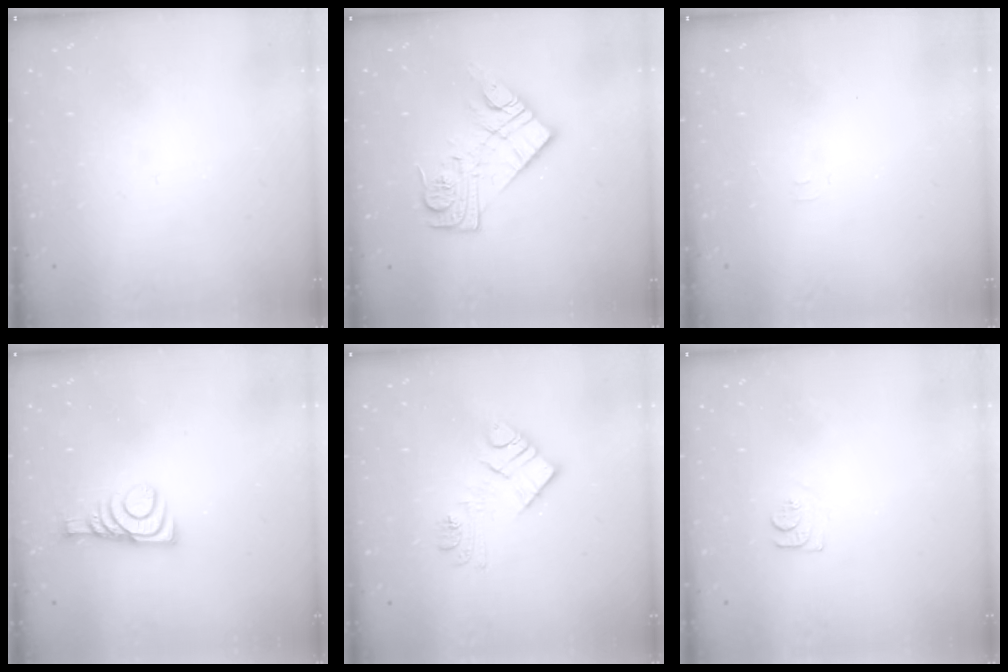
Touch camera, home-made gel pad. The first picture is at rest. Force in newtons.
{"total": 13.8, "press": 13.7, "slide": 0.8}
{"total": 3.4, "press": 3.3, "slide": 0.4}
{"total": 9.2, "press": 9.2, "slide": 0.2}
{"total": 11.0, "press": 11.0, "slide": 0.6}
{"total": 5.9, "press": 5.8, "slide": 0.7}